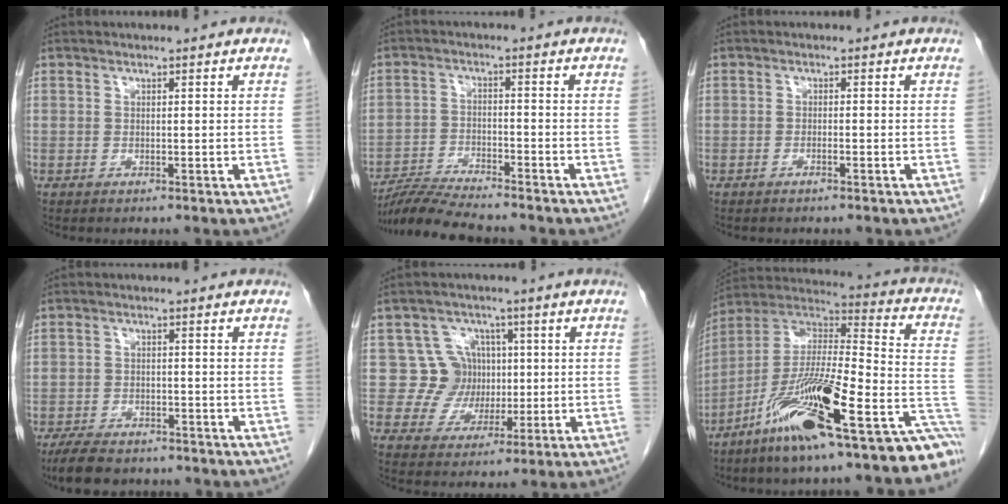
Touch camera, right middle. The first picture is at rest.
{"total": 7.8, "force": [-7.4, -0.5, 2.5], "torque": [-0.046, -0.016, -0.133]}
{"total": 1.1, "force": [-0.8, 0.0, 0.8], "torque": [-0.019, 0.000, -0.012]}
{"total": 7.5, "force": [-6.4, 2.4, 3.1], "torque": [-0.057, -0.011, -0.101]}
{"total": 6.4, "force": [0.9, 6.4, 0.3], "torque": [0.010, 0.025, 0.017]}
{"total": 25.2, "force": [-17.0, 3.6, 18.3], "torque": [-0.218, 0.042, -0.278]}